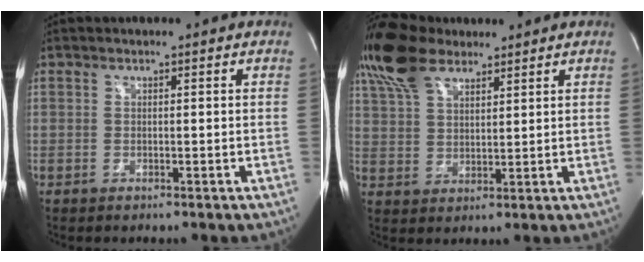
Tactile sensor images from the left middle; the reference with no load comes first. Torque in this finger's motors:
{"motor_torque": [1.10, -1.04, 0.15, 0.08]}